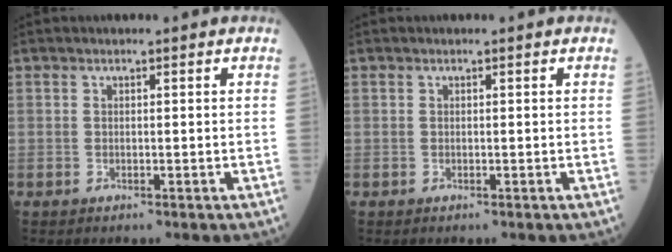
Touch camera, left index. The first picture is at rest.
{"total": 0.0}